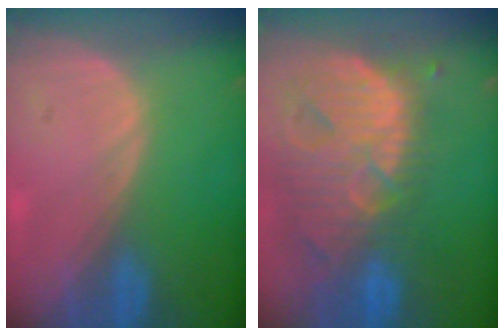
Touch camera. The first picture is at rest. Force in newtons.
{"total": 13.7, "press": 11.6, "slide": 7.3}